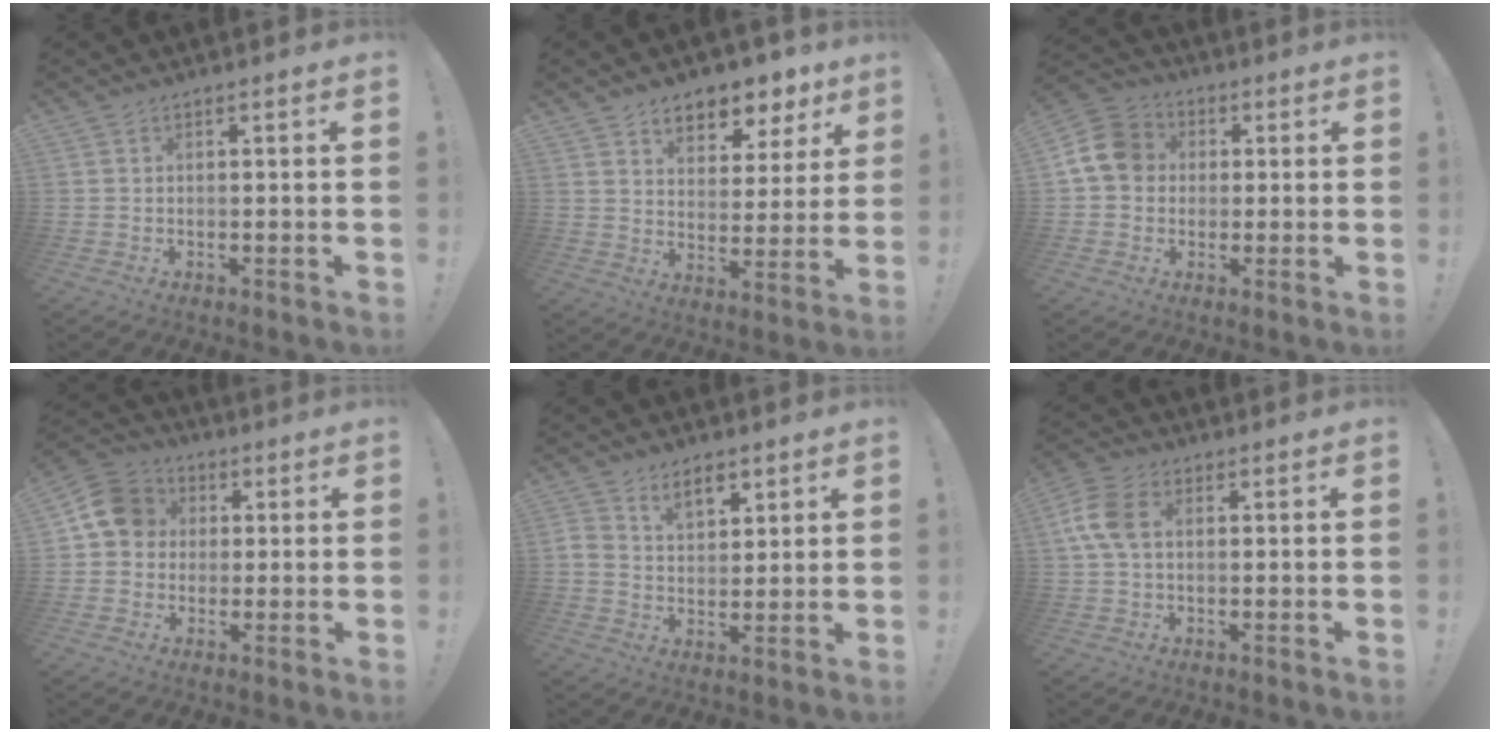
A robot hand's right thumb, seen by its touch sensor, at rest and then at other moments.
{"total": 8.6, "force": [6.4, 4.9, 3.0], "torque": [-0.032, -0.053, 0.116]}
{"total": 12.4, "force": [1.5, 10.5, 6.4], "torque": [-0.107, 0.016, 0.037]}
{"total": 11.4, "force": [1.9, 10.0, 5.1], "torque": [-0.069, 0.007, 0.040]}
{"total": 7.4, "force": [4.7, 4.5, 3.6], "torque": [-0.063, -0.017, 0.088]}
{"total": 8.7, "force": [1.3, 5.9, 6.3], "torque": [-0.131, 0.012, 0.028]}